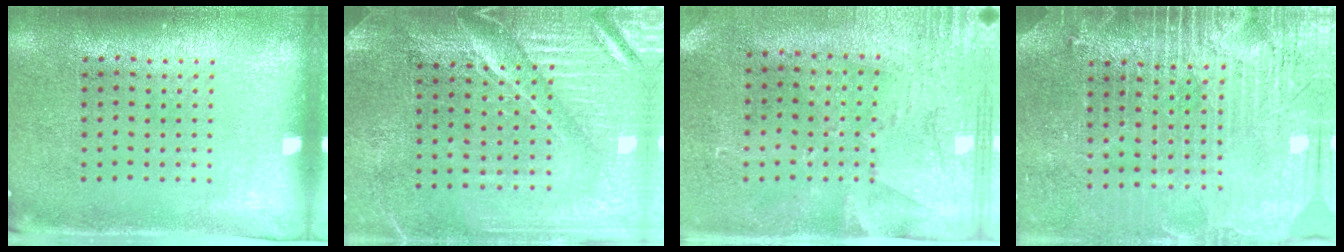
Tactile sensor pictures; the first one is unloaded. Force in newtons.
{"total": 4.0, "press": 3.8, "slide": 1.5}
{"total": 2.8, "press": 2.3, "slide": 1.6}
{"total": 3.7, "press": 3.4, "slide": 1.3}